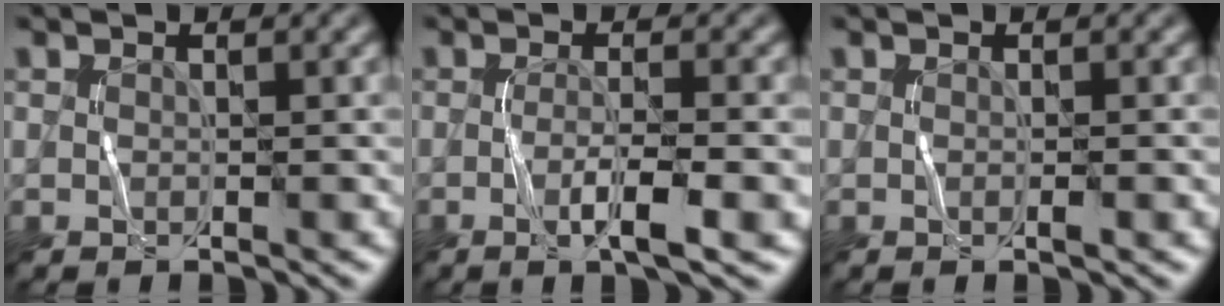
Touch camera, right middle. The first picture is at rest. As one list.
[{"total": 3.7, "force": [-1.1, 0.6, 3.5], "torque": [-0.060, 0.001, -0.020]}, {"total": 0.5, "force": [-0.1, 0.0, 0.5], "torque": [-0.009, -0.002, -0.001]}]